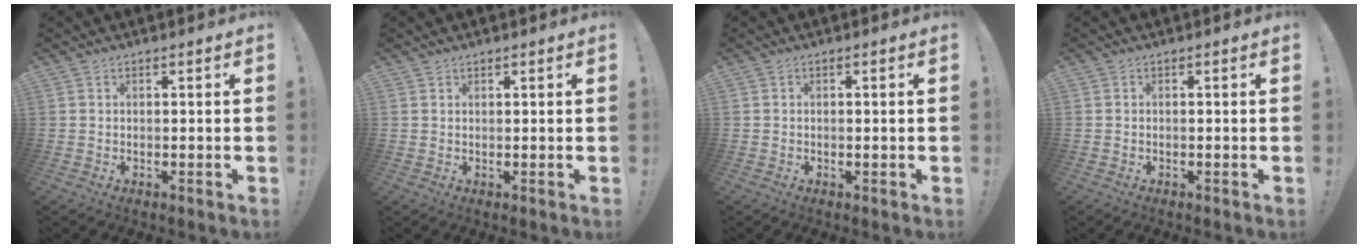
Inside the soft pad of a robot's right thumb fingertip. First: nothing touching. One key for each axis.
{"total": 0.7, "fx": 0.6, "fy": 0.3, "fz": 0.0, "tx": 0.005, "ty": -0.003, "tz": 0.012}
{"total": 0.6, "fx": -0.1, "fy": -0.2, "fz": 0.6, "tx": -0.008, "ty": -0.002, "tz": -0.003}
{"total": 0.0}